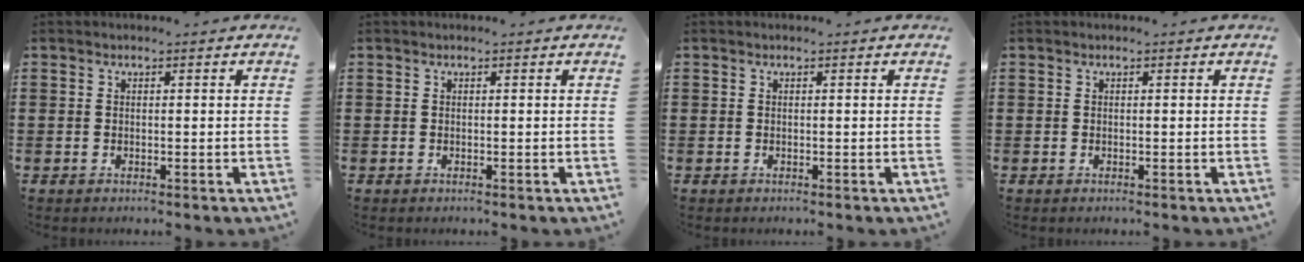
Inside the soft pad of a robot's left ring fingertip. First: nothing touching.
{"total": 0.0}
{"total": 0.0}
{"total": 0.0}